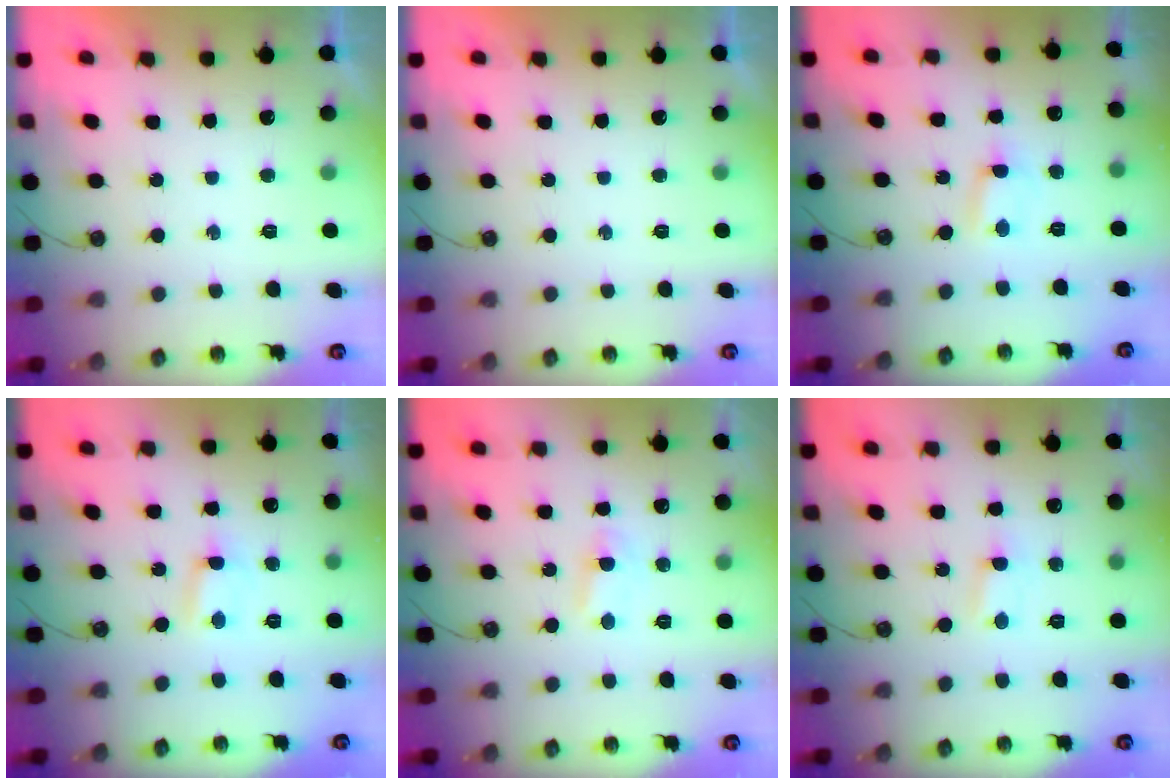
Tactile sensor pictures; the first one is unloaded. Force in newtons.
{"total": 0.0}
{"total": 0.5, "press": 0.3, "slide": 0.4}
{"total": 0.5, "press": 0.3, "slide": 0.4}
{"total": 2.1, "press": 2.1, "slide": 0.3}
{"total": 0.0}